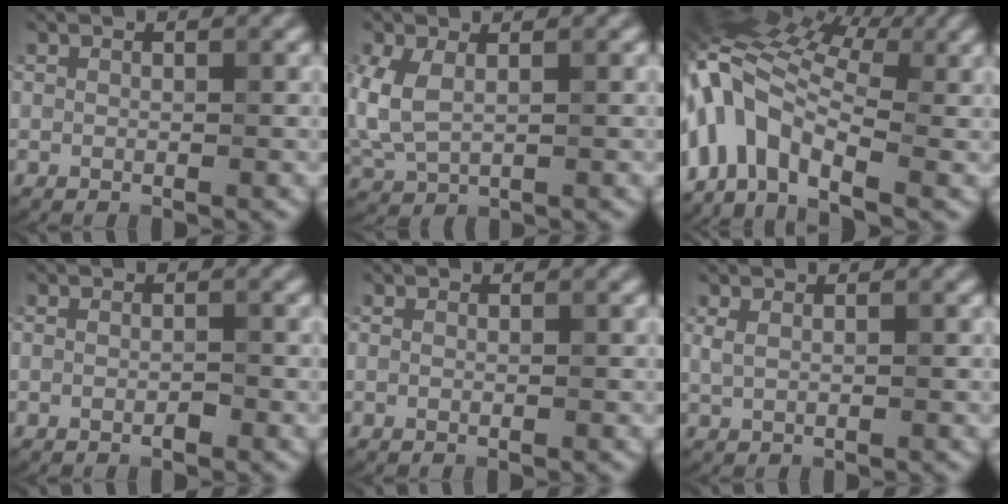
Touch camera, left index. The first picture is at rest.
{"total": 4.0, "force": [0.5, 2.4, 3.2], "torque": [-0.089, 0.000, 0.013]}
{"total": 11.0, "force": [-1.5, 5.8, 9.2], "torque": [-0.185, 0.022, -0.044]}
{"total": 0.8, "force": [-0.5, 0.4, 0.5], "torque": [-0.008, -0.001, -0.009]}
{"total": 0.0}
{"total": 1.0, "force": [0.4, 0.4, 0.8], "torque": [-0.018, 0.001, 0.010]}